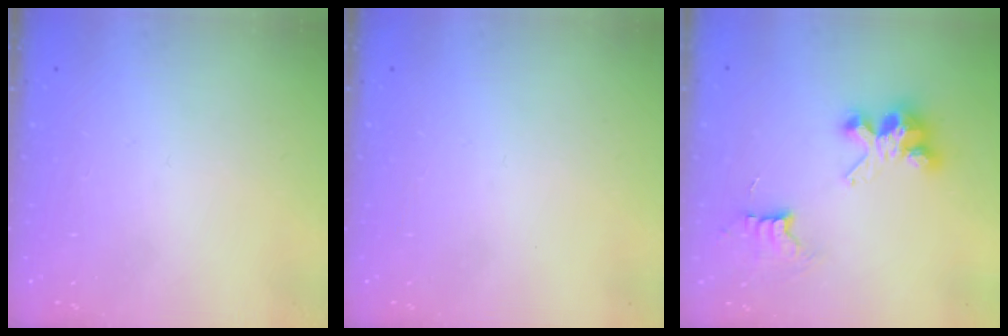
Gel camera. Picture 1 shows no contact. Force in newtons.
{"total": 0.0}
{"total": 8.5, "press": 8.4, "slide": 0.6}